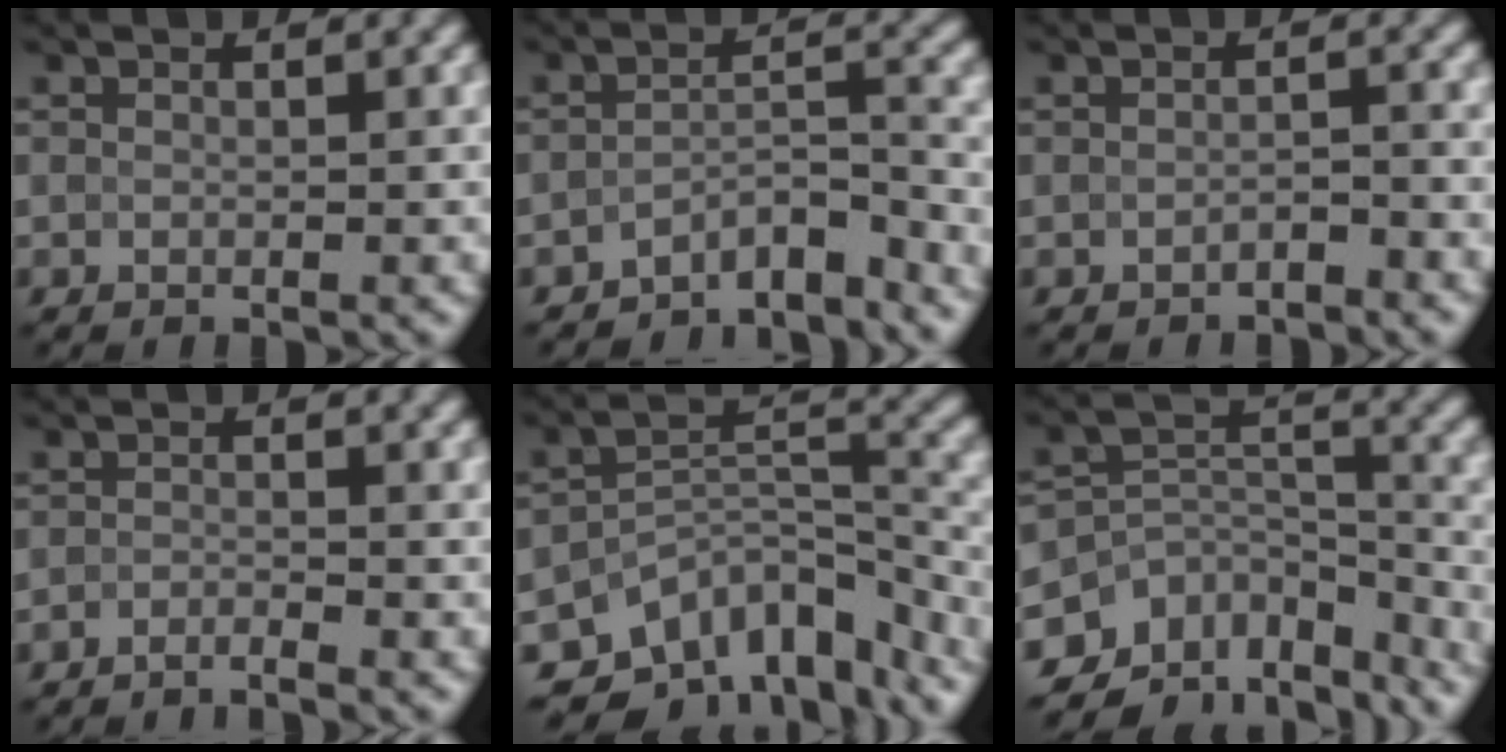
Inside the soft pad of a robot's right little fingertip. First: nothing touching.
{"total": 5.6, "force": [-4.9, 1.7, 2.1], "torque": [-0.022, 0.000, -0.080]}
{"total": 1.2, "force": [-1.1, 0.2, 0.5], "torque": [-0.009, 0.004, -0.019]}
{"total": 1.4, "force": [-1.3, 0.1, 0.4], "torque": [-0.005, -0.005, -0.029]}
{"total": 11.8, "force": [-8.5, 6.0, 5.6], "torque": [-0.096, -0.008, -0.123]}
{"total": 10.7, "force": [-8.2, 6.3, 2.7], "torque": [-0.042, 0.016, -0.104]}